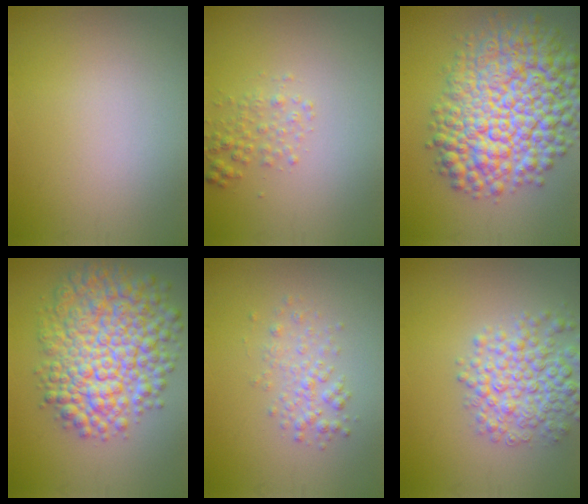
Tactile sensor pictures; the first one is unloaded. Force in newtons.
{"total": 1.7, "press": 1.7, "slide": 0.1}
{"total": 12.6, "press": 12.6, "slide": 0.4}
{"total": 9.7, "press": 9.7, "slide": 0.2}
{"total": 2.0, "press": 2.0, "slide": 0.1}
{"total": 5.6, "press": 5.6, "slide": 0.2}